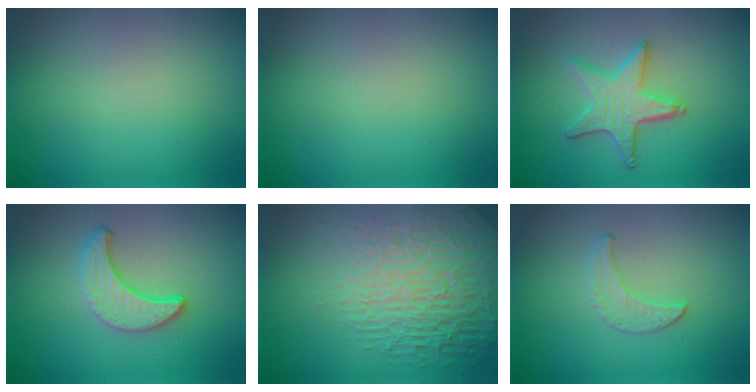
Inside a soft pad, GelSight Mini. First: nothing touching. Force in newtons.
{"total": 0.0}
{"total": 4.2, "press": 3.9, "slide": 1.4}
{"total": 3.3, "press": 3.1, "slide": 1.3}
{"total": 7.6, "press": 5.8, "slide": 5.0}
{"total": 1.0, "press": 1.0, "slide": 0.3}